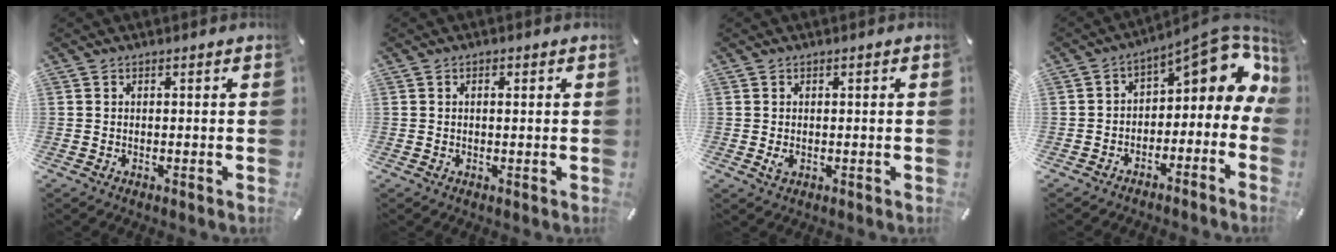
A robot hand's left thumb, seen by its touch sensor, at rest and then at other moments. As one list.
[{"total": 0.9, "force": [0.2, 0.4, 0.8], "torque": [-0.017, 0.003, 0.002]}, {"total": 1.5, "force": [-0.3, 1.0, 1.1], "torque": [-0.027, -0.002, -0.006]}, {"total": 9.6, "force": [3.1, 5.3, 7.5], "torque": [-0.093, -0.028, 0.050]}]